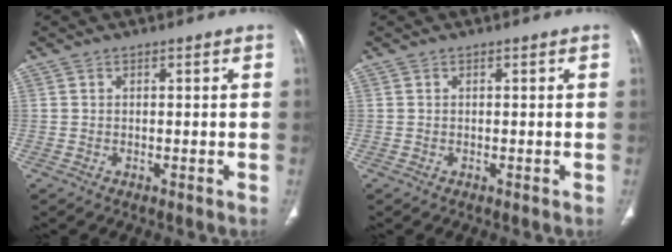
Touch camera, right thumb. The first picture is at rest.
{"total": 0.0}